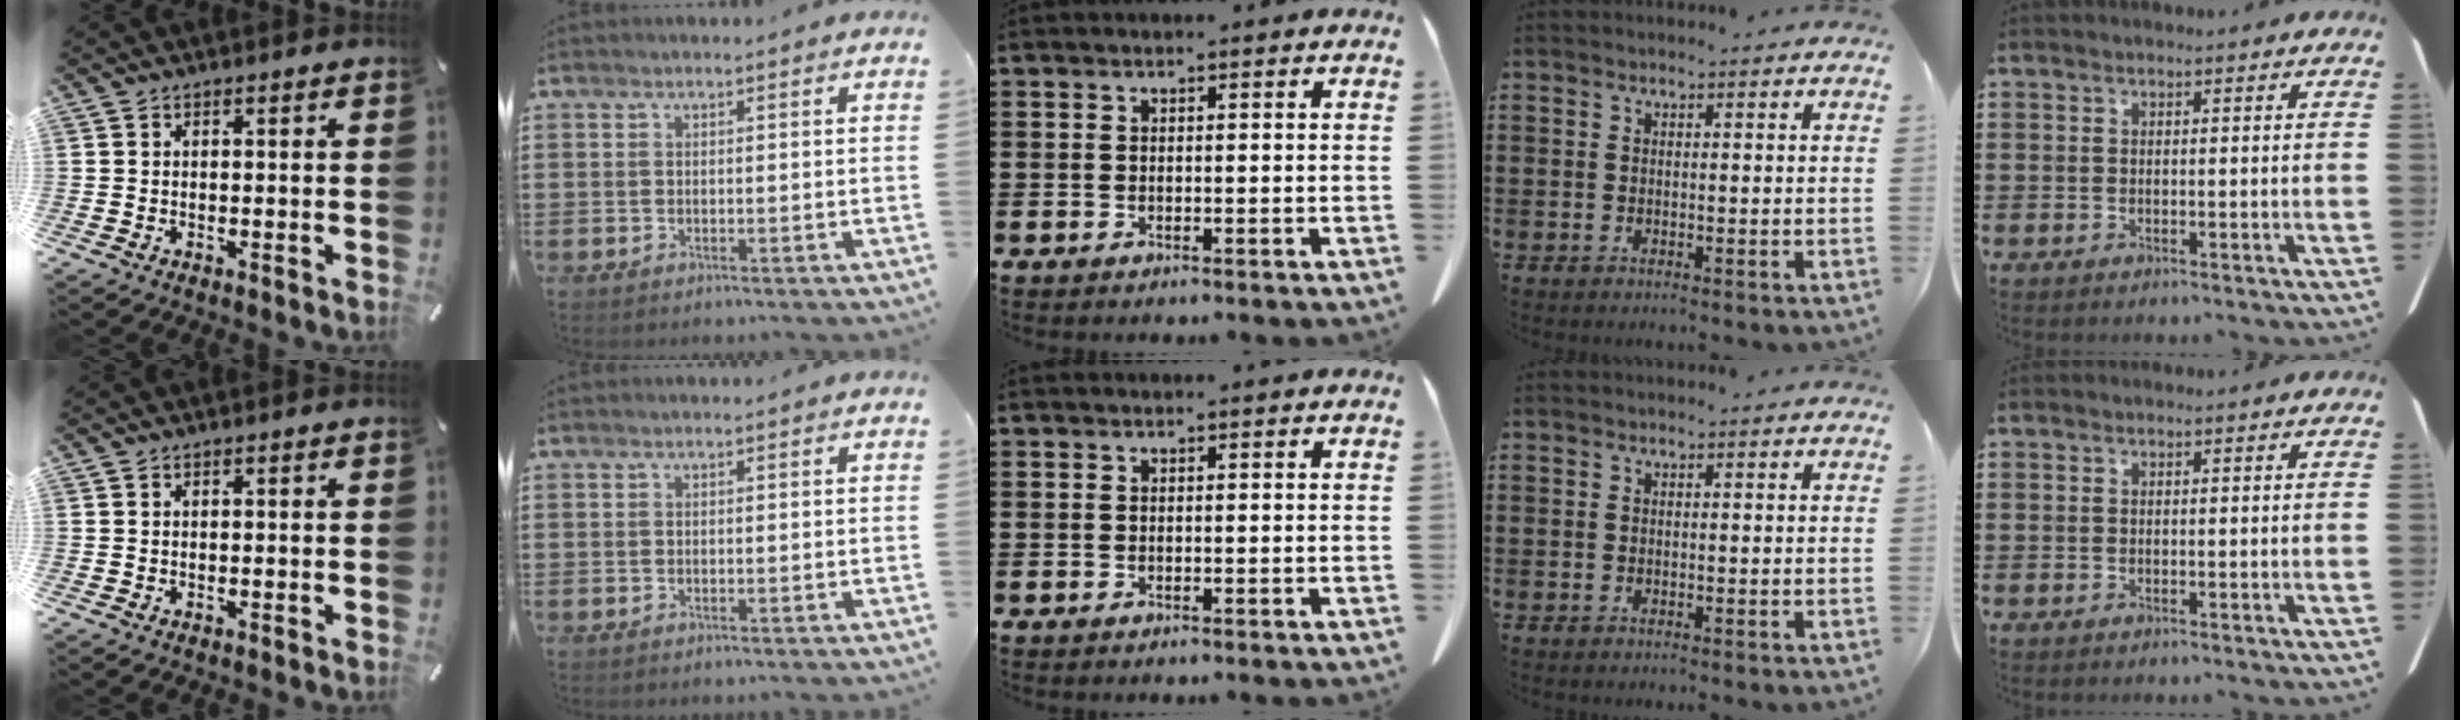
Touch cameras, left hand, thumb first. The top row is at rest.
{}